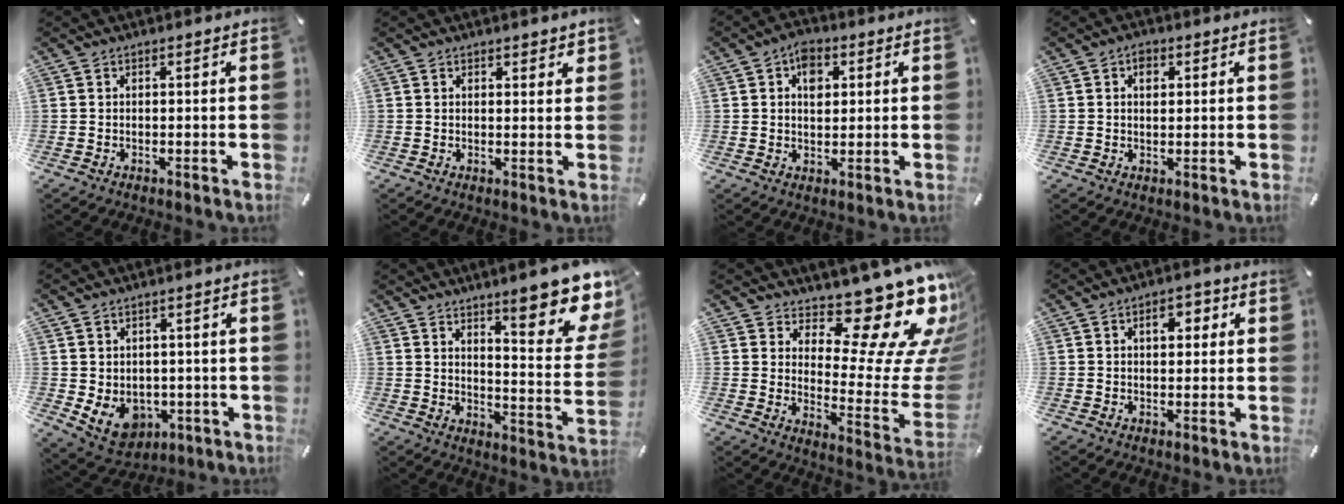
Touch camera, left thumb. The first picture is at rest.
{"total": 1.6, "force": [1.3, 0.9, 0.6], "torque": [0.002, -0.005, 0.021]}
{"total": 5.8, "force": [1.7, 4.1, 3.8], "torque": [-0.050, -0.002, 0.024]}
{"total": 2.7, "force": [0.8, 1.8, 1.8], "torque": [-0.024, 0.001, 0.009]}
{"total": 7.3, "force": [-1.1, 6.4, 3.3], "torque": [-0.064, -0.006, -0.019]}
{"total": 16.2, "force": [11.6, 4.4, 10.4], "torque": [-0.133, -0.093, 0.189]}
{"total": 22.1, "force": [15.8, 8.0, 13.3], "torque": [-0.153, -0.132, 0.250]}
{"total": 4.8, "force": [1.3, 2.9, 3.6], "torque": [-0.036, -0.006, 0.011]}